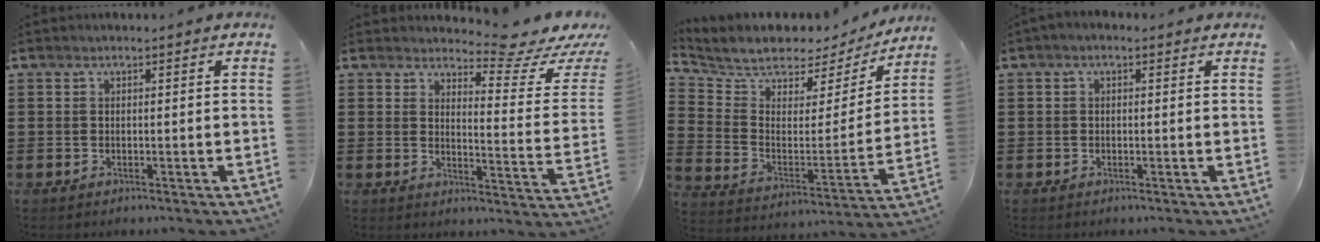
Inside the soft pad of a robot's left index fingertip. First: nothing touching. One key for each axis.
{"total": 6.8, "fx": 6.1, "fy": 0.4, "fz": 3.0, "tx": -0.053, "ty": -0.046, "tz": 0.101}
{"total": 5.7, "fx": 5.3, "fy": 1.9, "fz": 0.8, "tx": -0.048, "ty": -0.048, "tz": 0.086}
{"total": 0.9, "fx": 0.0, "fy": 0.5, "fz": 0.7, "tx": -0.013, "ty": 0.005, "tz": -0.001}